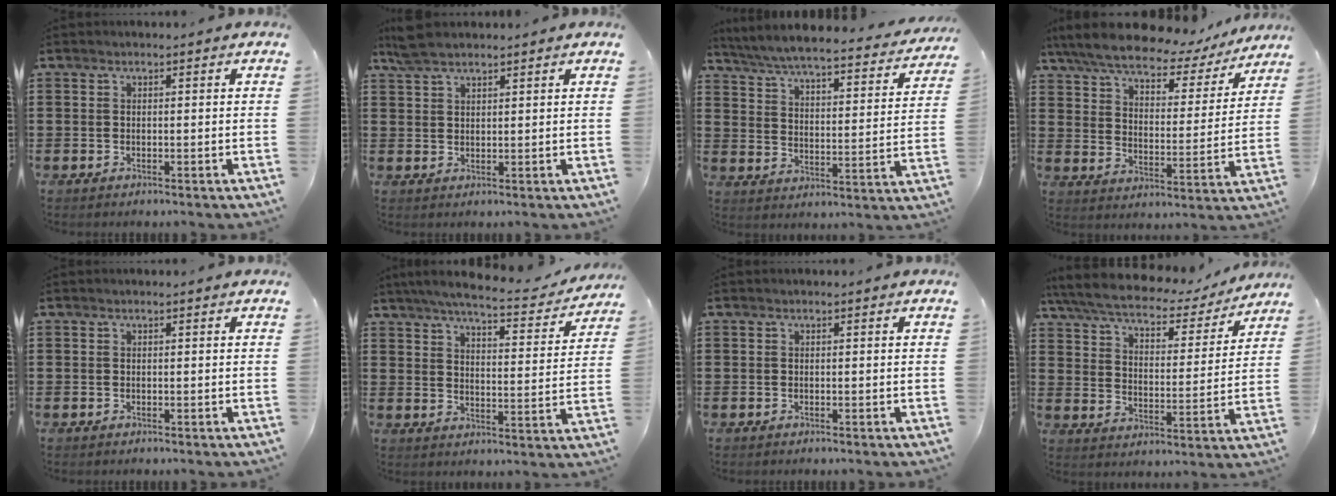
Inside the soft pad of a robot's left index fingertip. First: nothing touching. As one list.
[{"total": 3.8, "force": [3.2, 1.1, 1.8], "torque": [-0.042, 0.002, 0.061]}, {"total": 5.5, "force": [5.2, -0.2, 1.5], "torque": [-0.056, -0.041, 0.085]}, {"total": 8.3, "force": [7.5, 1.6, 3.4], "torque": [-0.100, -0.037, 0.128]}, {"total": 0.0}, {"total": 6.7, "force": [6.0, 0.1, 3.0], "torque": [-0.074, -0.037, 0.099]}, {"total": 0.0}, {"total": 6.2, "force": [5.5, 1.2, 2.6], "torque": [-0.078, -0.032, 0.092]}]